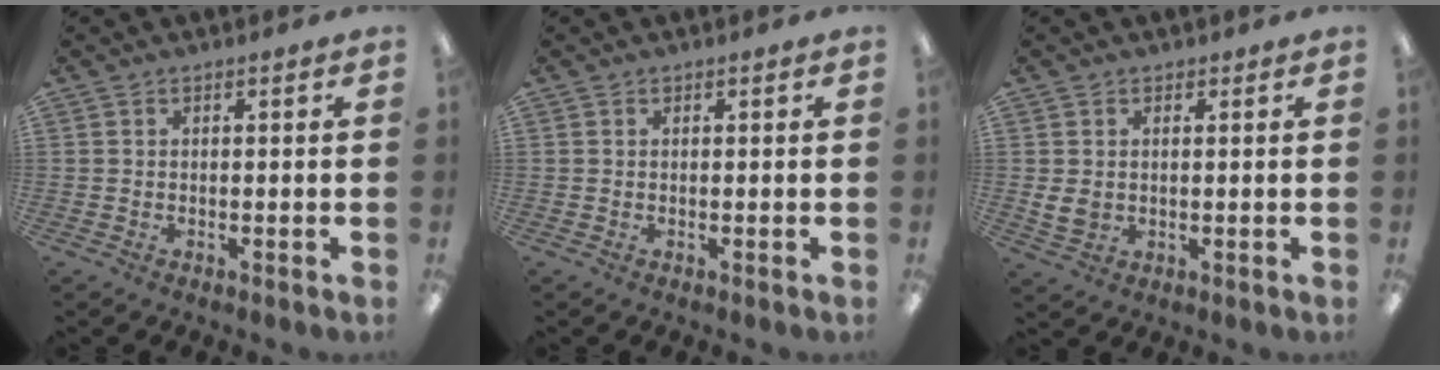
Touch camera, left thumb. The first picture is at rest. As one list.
[{"total": 0.0}, {"total": 4.3, "force": [0.7, 3.6, 2.2], "torque": [-0.039, -0.002, 0.015]}]